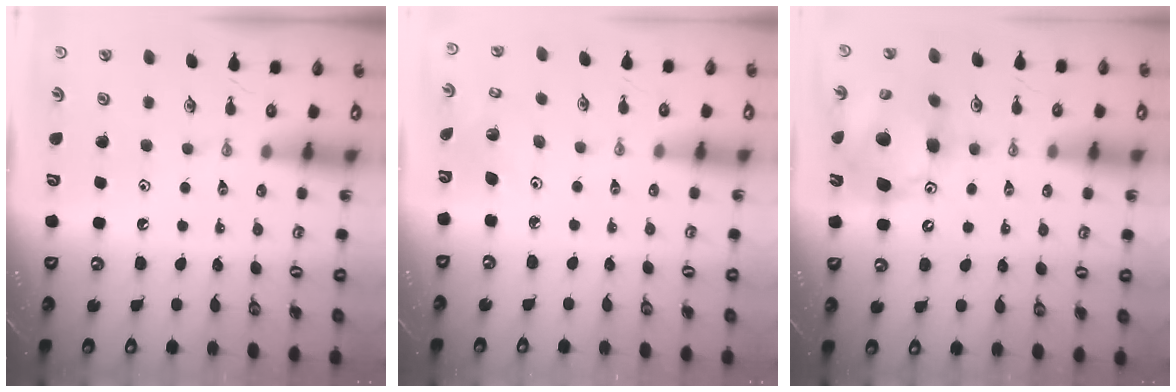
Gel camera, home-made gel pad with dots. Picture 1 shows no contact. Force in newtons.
{"total": 2.3, "press": 2.3, "slide": 0.2}
{"total": 15.5, "press": 15.3, "slide": 2.4}